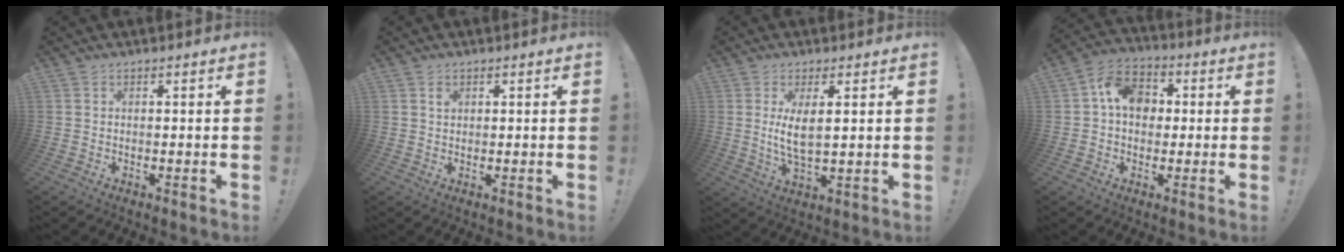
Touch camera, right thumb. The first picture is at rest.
{"total": 1.0, "force": [0.6, 0.8, 0.3], "torque": [0.004, -0.004, 0.009]}
{"total": 7.1, "force": [1.7, 2.0, 6.6], "torque": [-0.122, -0.017, 0.027]}
{"total": 10.9, "force": [2.0, 8.5, 6.5], "torque": [-0.097, 0.010, 0.040]}